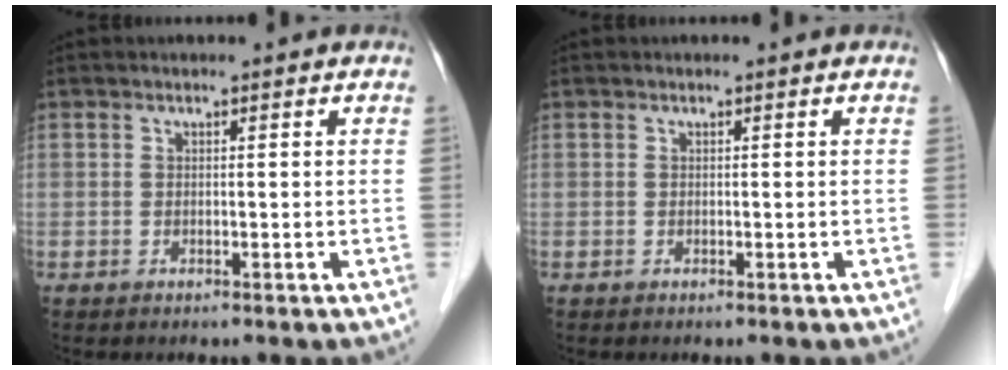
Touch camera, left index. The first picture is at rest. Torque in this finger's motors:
{"motor_torque": [0.00, 0.00, 0.00, 0.00]}